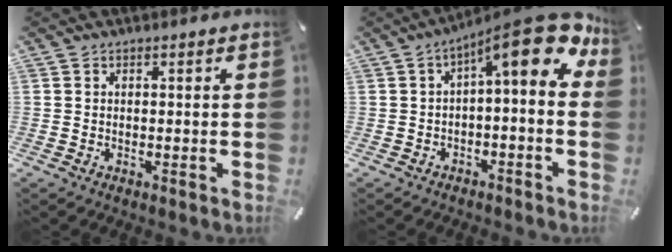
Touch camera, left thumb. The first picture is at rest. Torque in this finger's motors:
{"motor_torque": [1.95, 1.89, 0.99, 0.44, 0.15]}